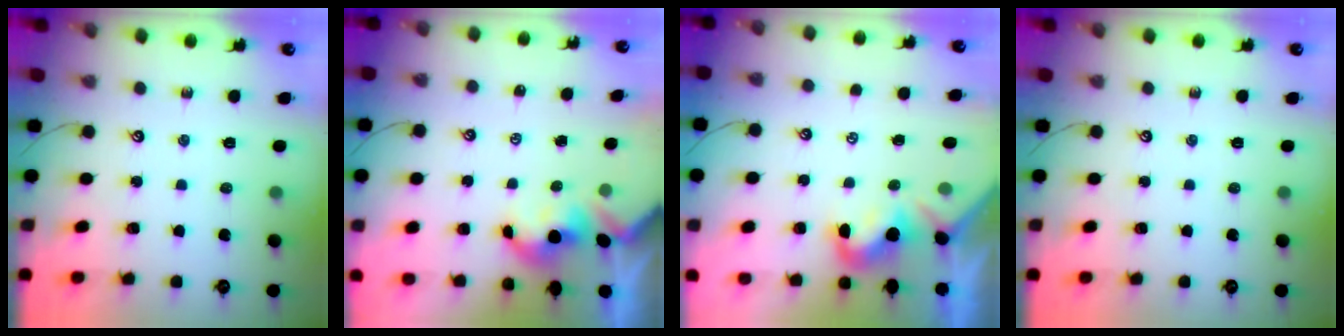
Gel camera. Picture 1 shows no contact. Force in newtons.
{"total": 1.7, "press": 1.7, "slide": 0.2}
{"total": 0.6, "press": 0.1, "slide": 0.6}
{"total": 0.0}